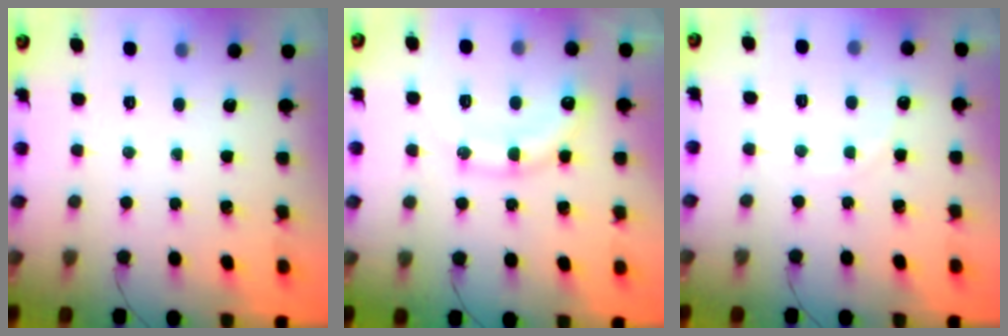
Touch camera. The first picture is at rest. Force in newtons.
{"total": 13.3, "press": 13.3, "slide": 0.9}
{"total": 3.6, "press": 3.4, "slide": 0.9}